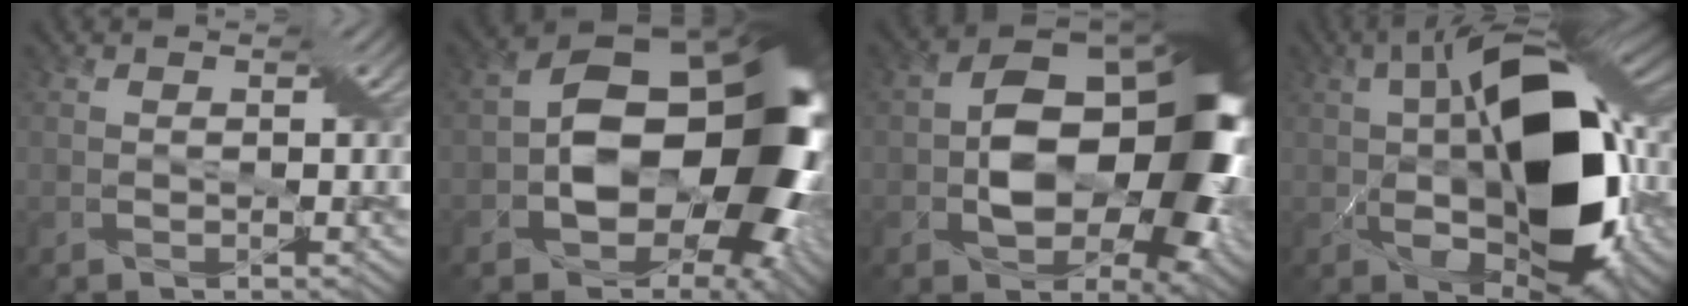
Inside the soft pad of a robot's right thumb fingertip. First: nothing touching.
{"total": 18.4, "force": [-1.7, 12.5, 13.5], "torque": [-0.194, -0.015, -0.027]}
{"total": 16.8, "force": [-0.9, 10.9, 12.8], "torque": [-0.175, -0.009, -0.015]}
{"total": 18.5, "force": [-0.9, 9.5, 15.8], "torque": [-0.259, 0.004, -0.028]}